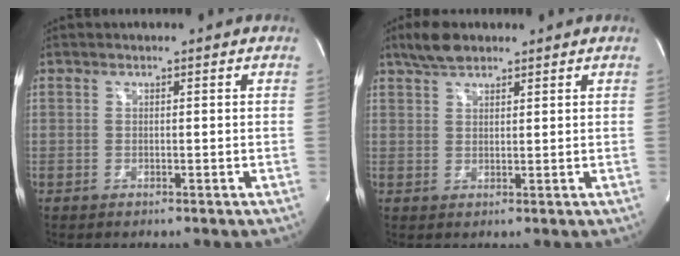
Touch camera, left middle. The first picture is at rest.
{"total": 4.3, "force": [3.4, 1.6, 2.1], "torque": [-0.052, 0.013, 0.067]}